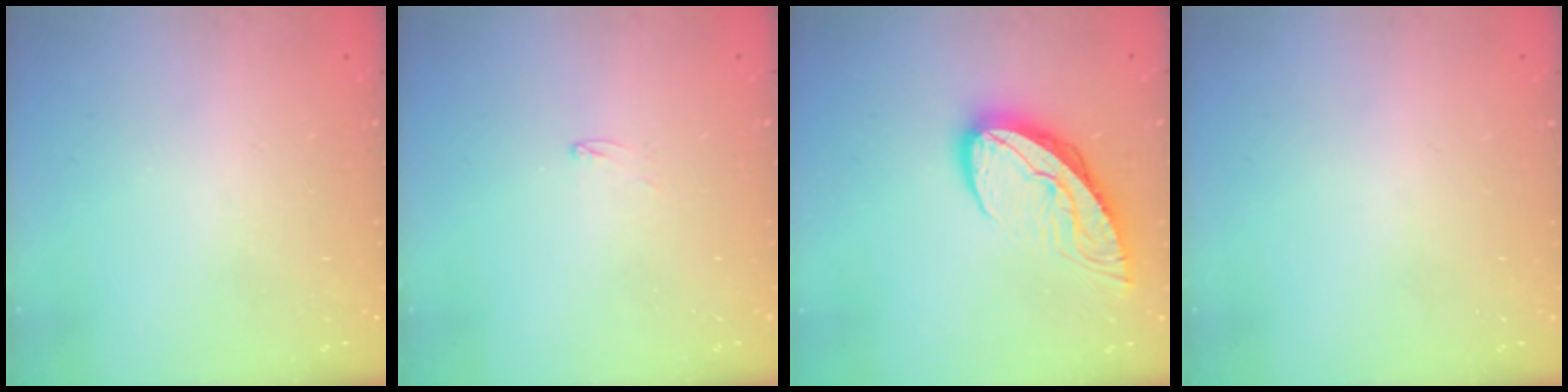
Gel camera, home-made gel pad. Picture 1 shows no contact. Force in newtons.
{"total": 2.6, "press": 2.6, "slide": 0.2}
{"total": 10.9, "press": 10.8, "slide": 1.2}
{"total": 0.0}